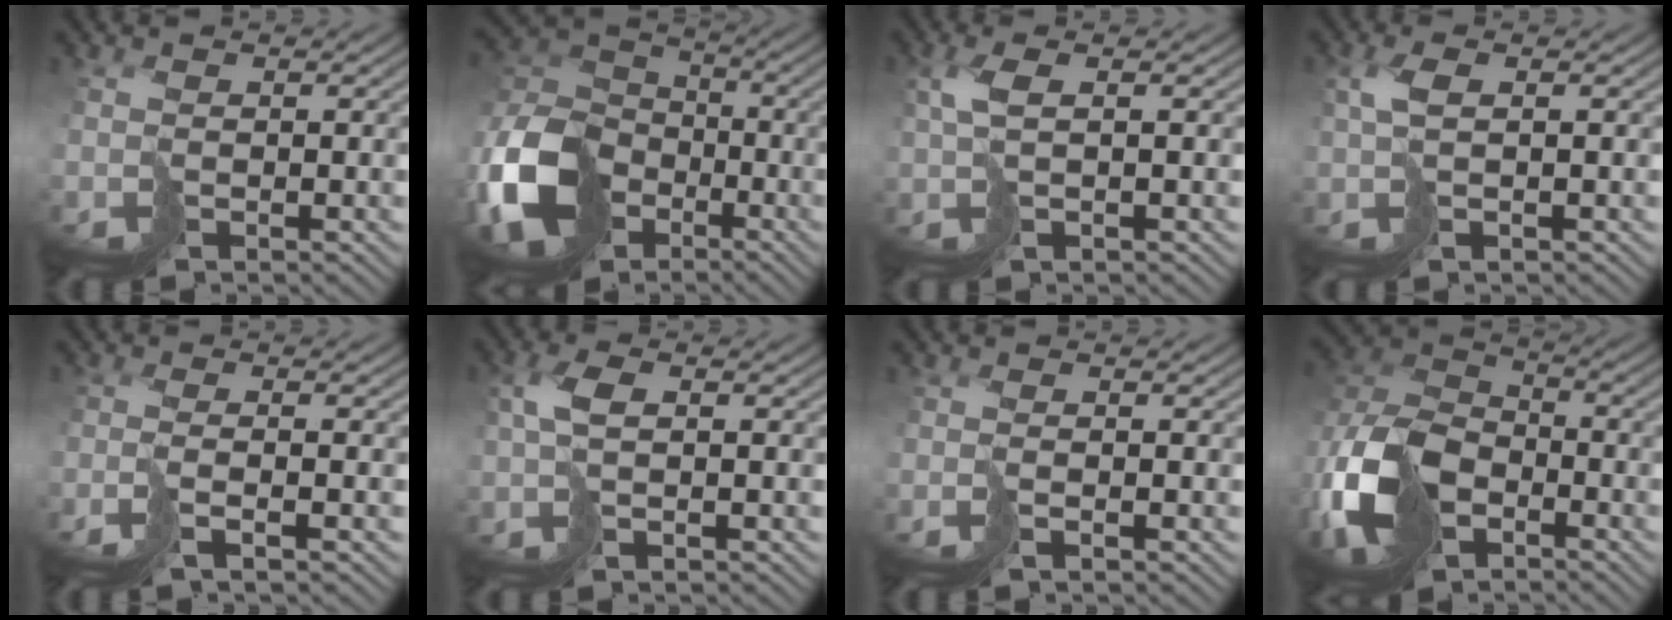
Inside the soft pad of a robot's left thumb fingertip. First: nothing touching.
{"total": 15.1, "force": [-6.1, 11.0, 8.4], "torque": [-0.233, -0.038, -0.129]}
{"total": 3.3, "force": [1.1, 1.0, 3.0], "torque": [-0.062, 0.011, 0.020]}
{"total": 2.8, "force": [0.9, 0.9, 2.5], "torque": [-0.056, 0.009, 0.017]}
{"total": 4.1, "force": [-1.9, 1.0, 3.5], "torque": [-0.059, 0.001, -0.049]}
{"total": 3.6, "force": [0.5, 1.4, 3.2], "torque": [-0.074, 0.007, 0.008]}
{"total": 1.6, "force": [-0.7, 0.3, 1.4], "torque": [-0.028, 0.000, -0.022]}
{"total": 15.7, "force": [-7.0, 10.0, 9.9], "torque": [-0.271, -0.045, -0.138]}